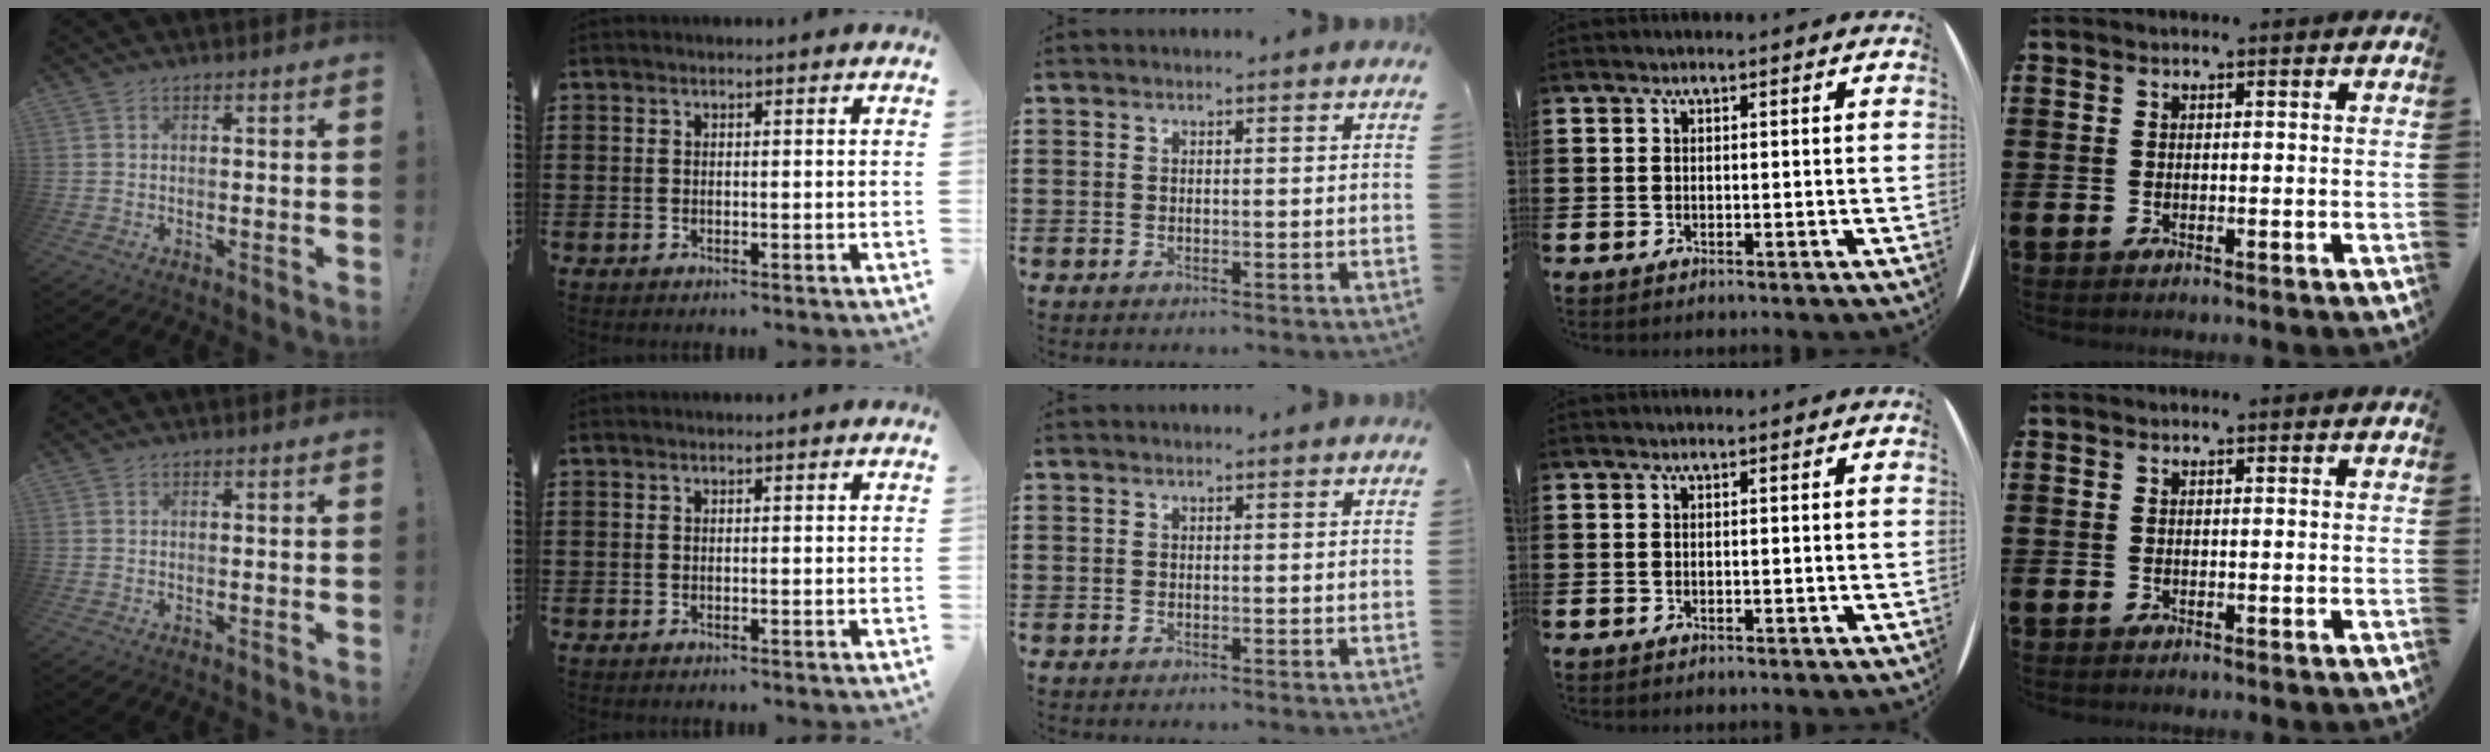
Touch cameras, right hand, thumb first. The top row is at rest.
{}